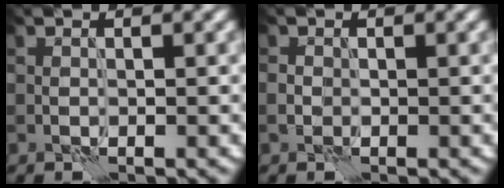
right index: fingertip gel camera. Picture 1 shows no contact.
{"total": 0.8, "force": [-0.2, 0.7, 0.3], "torque": [-0.008, -0.001, -0.007]}